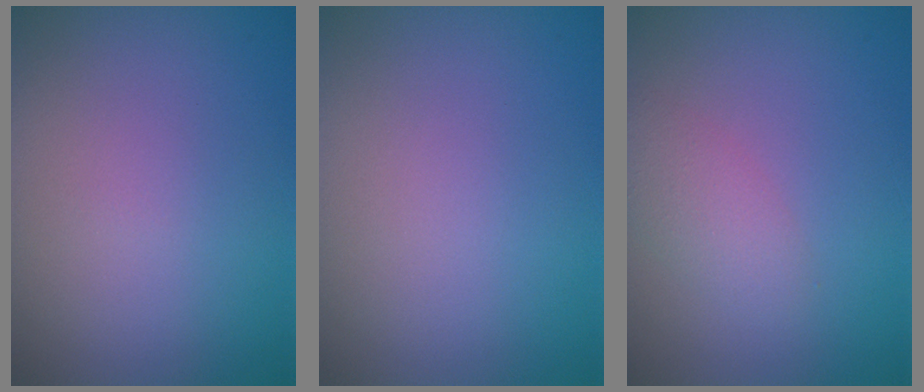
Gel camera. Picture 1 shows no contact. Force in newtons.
{"total": 0.0}
{"total": 2.3, "press": 2.3, "slide": 0.0}